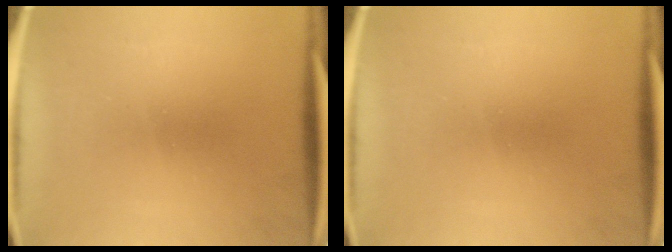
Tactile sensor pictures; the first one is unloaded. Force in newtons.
{"total": 0.0}